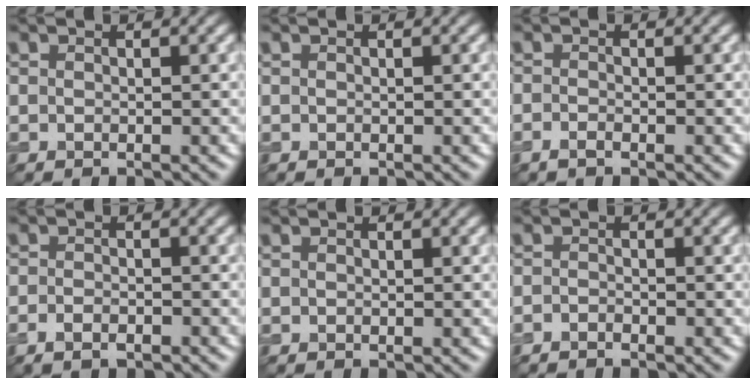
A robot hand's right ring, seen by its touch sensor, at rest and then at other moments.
{"total": 0.0}
{"total": 0.5, "force": [-0.4, 0.0, 0.2], "torque": [-0.006, -0.002, -0.012]}
{"total": 1.6, "force": [-1.3, 0.6, 0.8], "torque": [-0.014, -0.003, -0.026]}
{"total": 0.0}
{"total": 0.8, "force": [-0.8, 0.0, -0.1], "torque": [0.002, -0.002, -0.020]}